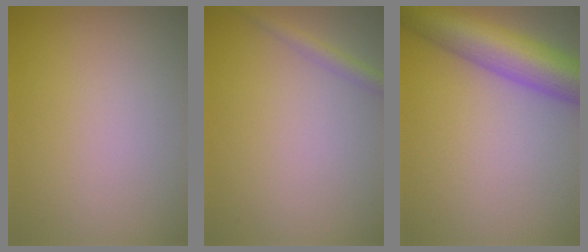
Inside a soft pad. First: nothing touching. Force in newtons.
{"total": 1.5, "press": 1.5, "slide": 0.1}
{"total": 8.9, "press": 8.9, "slide": 0.4}